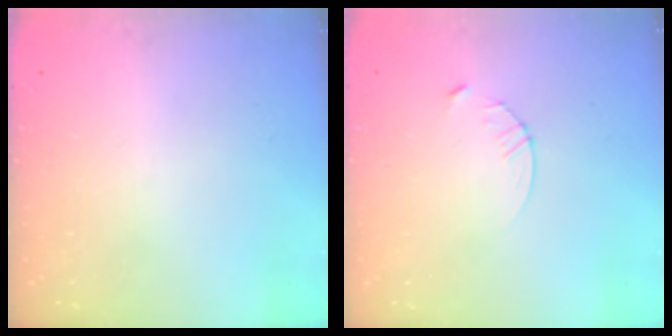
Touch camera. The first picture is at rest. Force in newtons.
{"total": 3.4, "press": 3.4, "slide": 0.4}